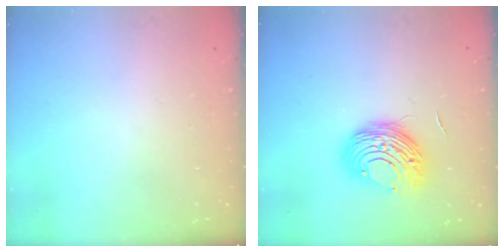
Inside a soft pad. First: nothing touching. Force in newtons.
{"total": 11.4, "press": 11.3, "slide": 0.5}